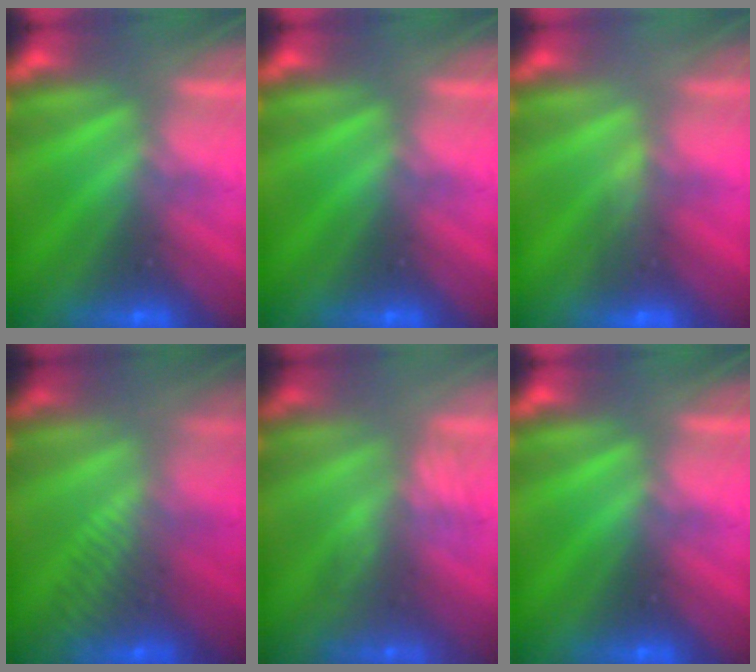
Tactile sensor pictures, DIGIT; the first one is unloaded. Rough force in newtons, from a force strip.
{"total": 0.0}
{"total": 4.9}
{"total": 3.2}
{"total": 3.7}
{"total": 0.0}